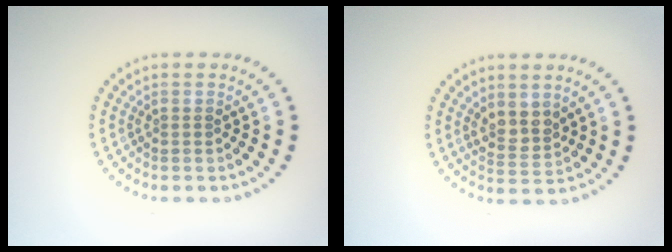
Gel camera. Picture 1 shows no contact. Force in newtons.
{"total": 2.3, "press": 1.9, "slide": 1.3}